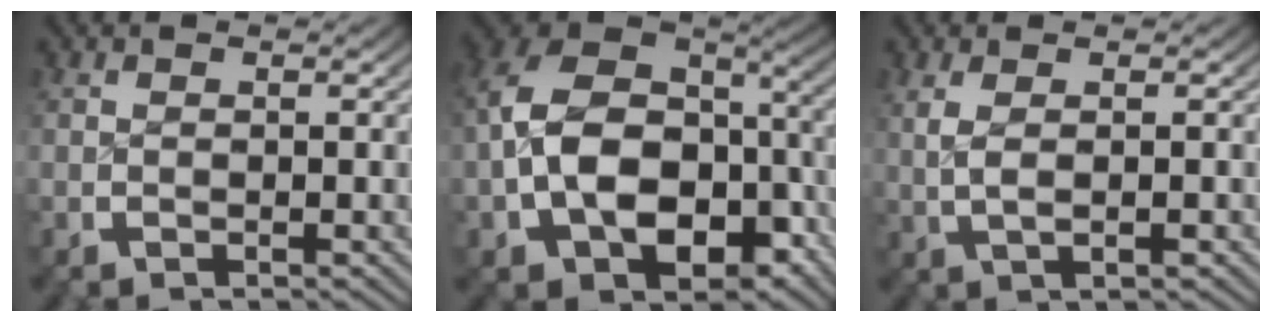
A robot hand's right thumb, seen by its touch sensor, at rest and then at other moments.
{"total": 16.0, "force": [-2.2, 11.3, 11.1], "torque": [-0.244, -0.062, -0.007]}
{"total": 2.6, "force": [0.6, 0.8, 2.4], "torque": [-0.055, -0.002, 0.021]}